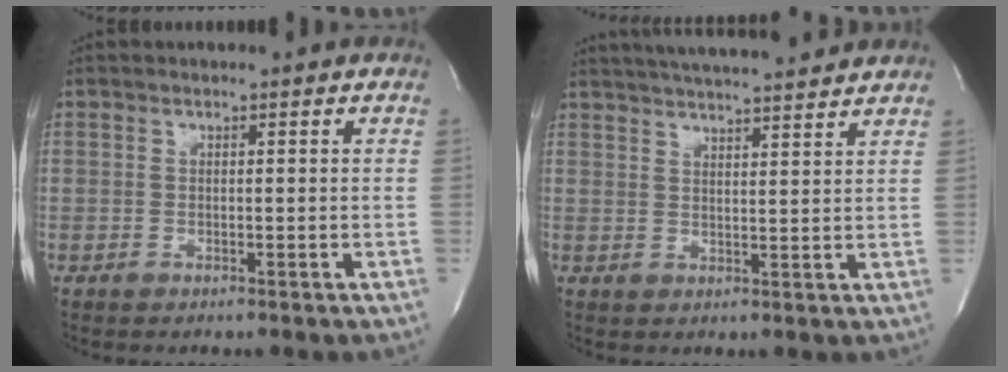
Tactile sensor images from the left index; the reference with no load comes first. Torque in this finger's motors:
{"motor_torque": [0.24, 0.01, 0.24, 0.11]}